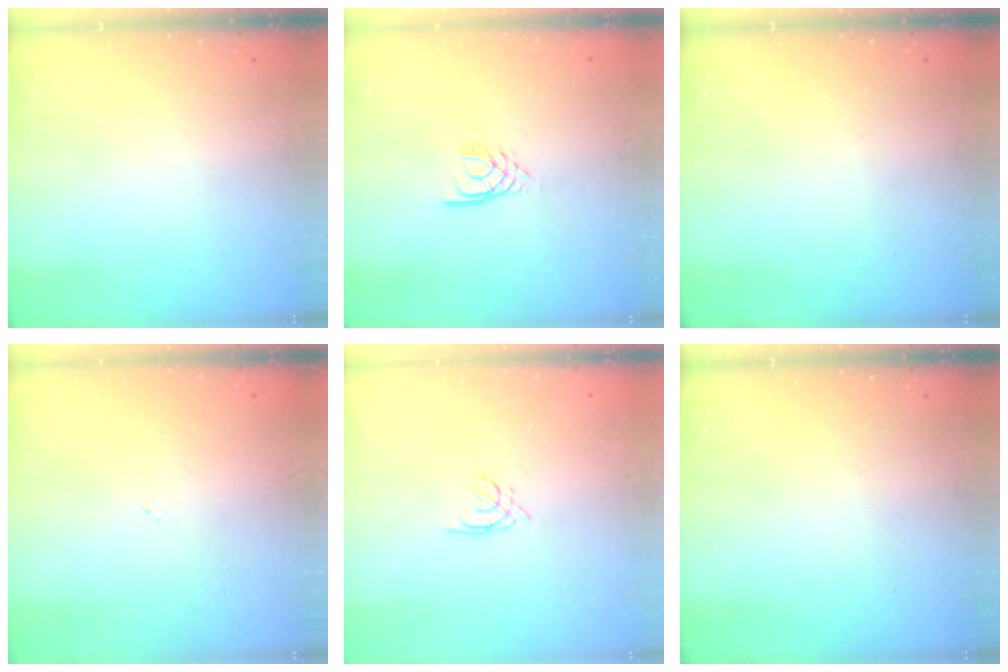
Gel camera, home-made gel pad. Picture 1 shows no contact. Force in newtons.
{"total": 2.5, "press": 2.4, "slide": 0.4}
{"total": 0.0}
{"total": 0.9, "press": 0.8, "slide": 0.4}
{"total": 1.3, "press": 1.2, "slide": 0.4}
{"total": 0.0}